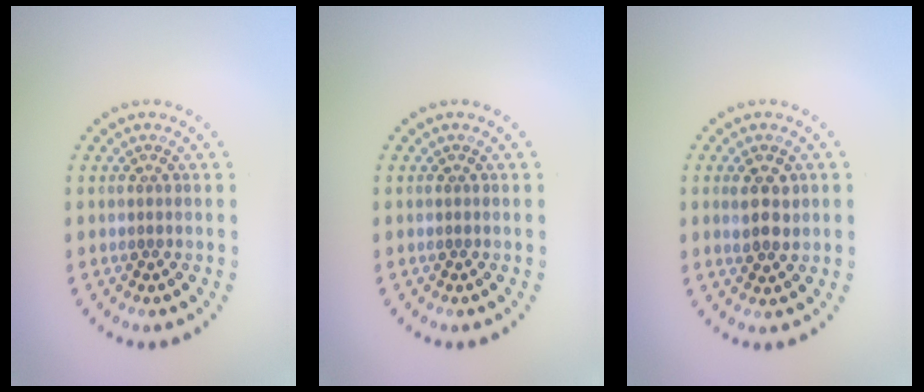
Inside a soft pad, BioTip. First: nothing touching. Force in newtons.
{"total": 0.0}
{"total": 2.5, "press": 2.4, "slide": 0.7}